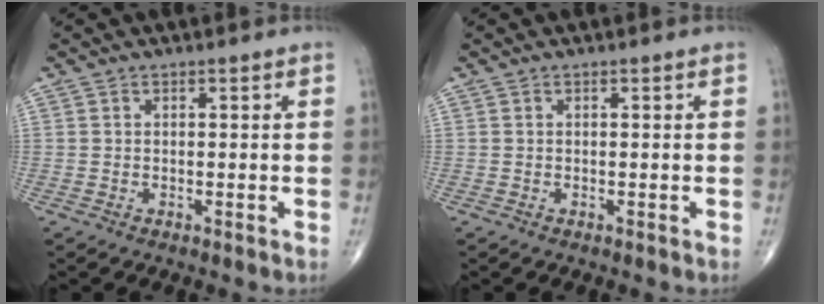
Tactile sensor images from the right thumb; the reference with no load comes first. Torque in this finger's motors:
{"motor_torque": [0.00, 0.00, 0.01, 0.01, 0.00]}